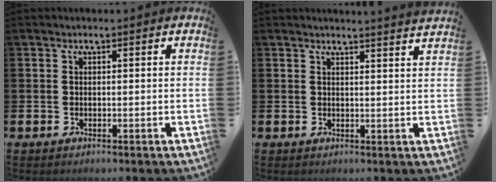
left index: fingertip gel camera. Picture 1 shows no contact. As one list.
[{"total": 2.5, "force": [2.5, -0.5, -0.2], "torque": [0.013, -0.021, 0.042]}]